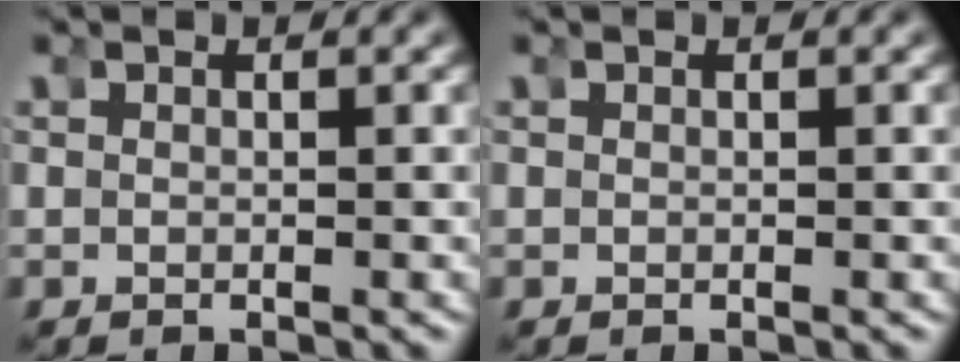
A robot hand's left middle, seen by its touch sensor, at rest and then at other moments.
{"total": 0.0}